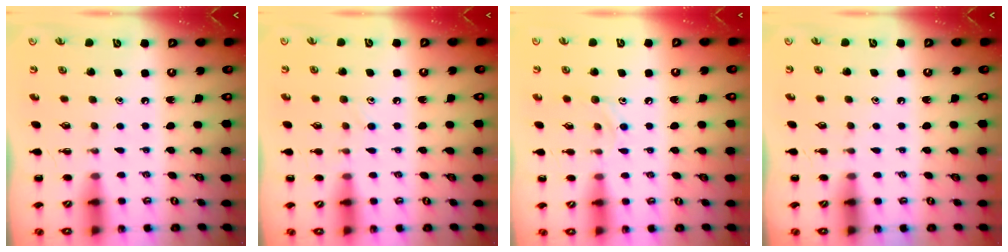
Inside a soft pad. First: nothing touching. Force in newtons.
{"total": 7.0, "press": 6.6, "slide": 2.1}
{"total": 6.8, "press": 6.6, "slide": 1.3}
{"total": 0.9, "press": 0.9, "slide": 0.2}